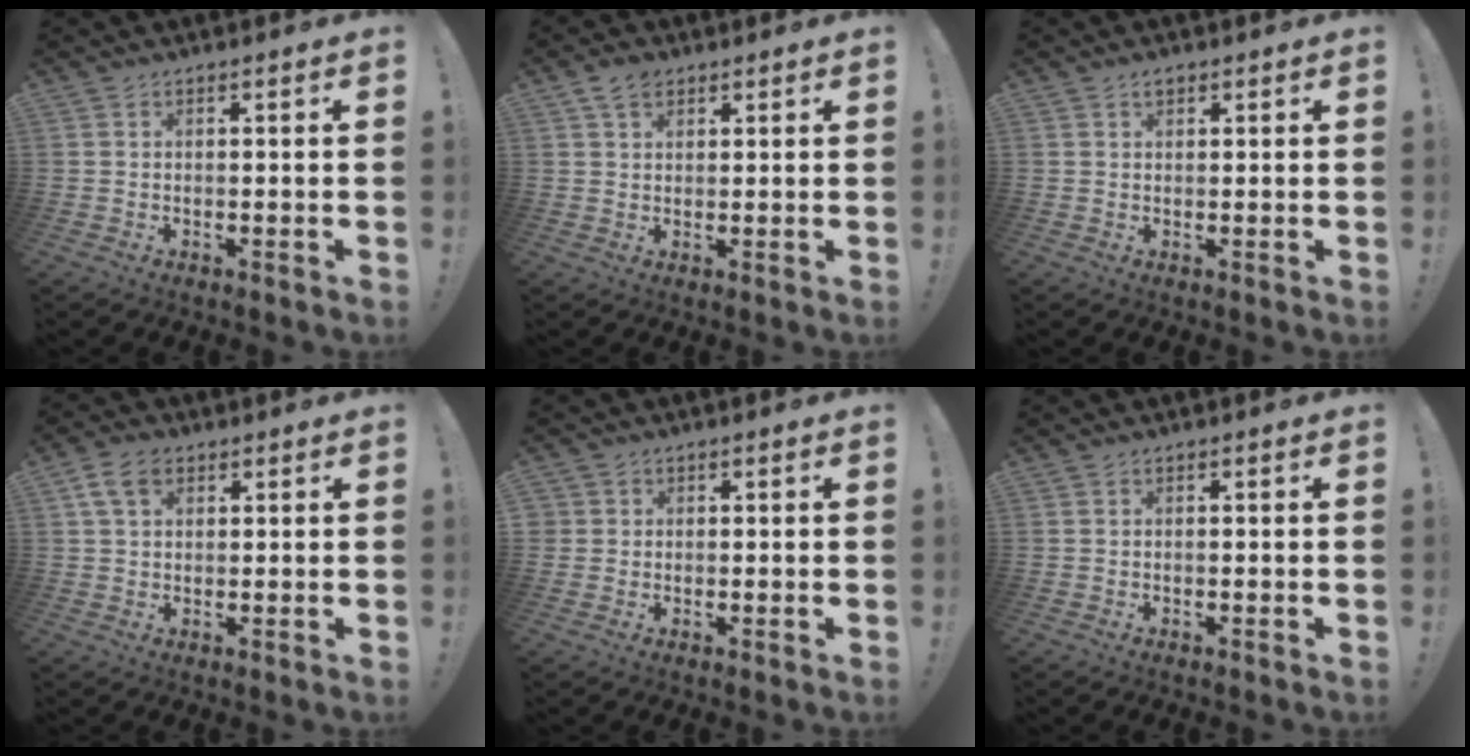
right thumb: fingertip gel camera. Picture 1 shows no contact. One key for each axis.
{"total": 4.6, "fx": 2.5, "fy": 3.0, "fz": 2.3, "tx": -0.040, "ty": 0.000, "tz": 0.048}
{"total": 1.5, "fx": 1.0, "fy": 0.9, "fz": 0.8, "tx": -0.016, "ty": 0.002, "tz": 0.017}
{"total": 7.0, "fx": 2.8, "fy": 4.6, "fz": 4.4, "tx": -0.079, "ty": 0.005, "tz": 0.057}
{"total": 1.9, "fx": 0.3, "fy": 1.9, "fz": 0.1, "tx": -0.001, "ty": 0.004, "tz": 0.006}
{"total": 0.5, "fx": -0.4, "fy": -0.1, "fz": 0.3, "tx": -0.005, "ty": 0.000, "tz": -0.009}